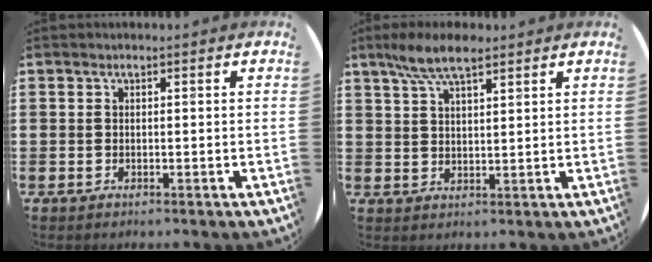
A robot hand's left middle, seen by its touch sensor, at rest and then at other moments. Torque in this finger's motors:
{"motor_torque": [0.92, -0.78, 0.18, 0.04]}